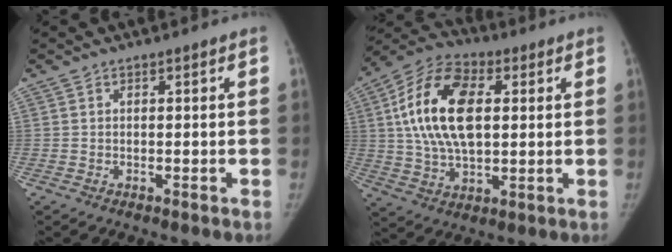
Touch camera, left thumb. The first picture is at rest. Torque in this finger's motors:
{"motor_torque": [0.58, 0.57, 2.15, -0.62, 0.70]}